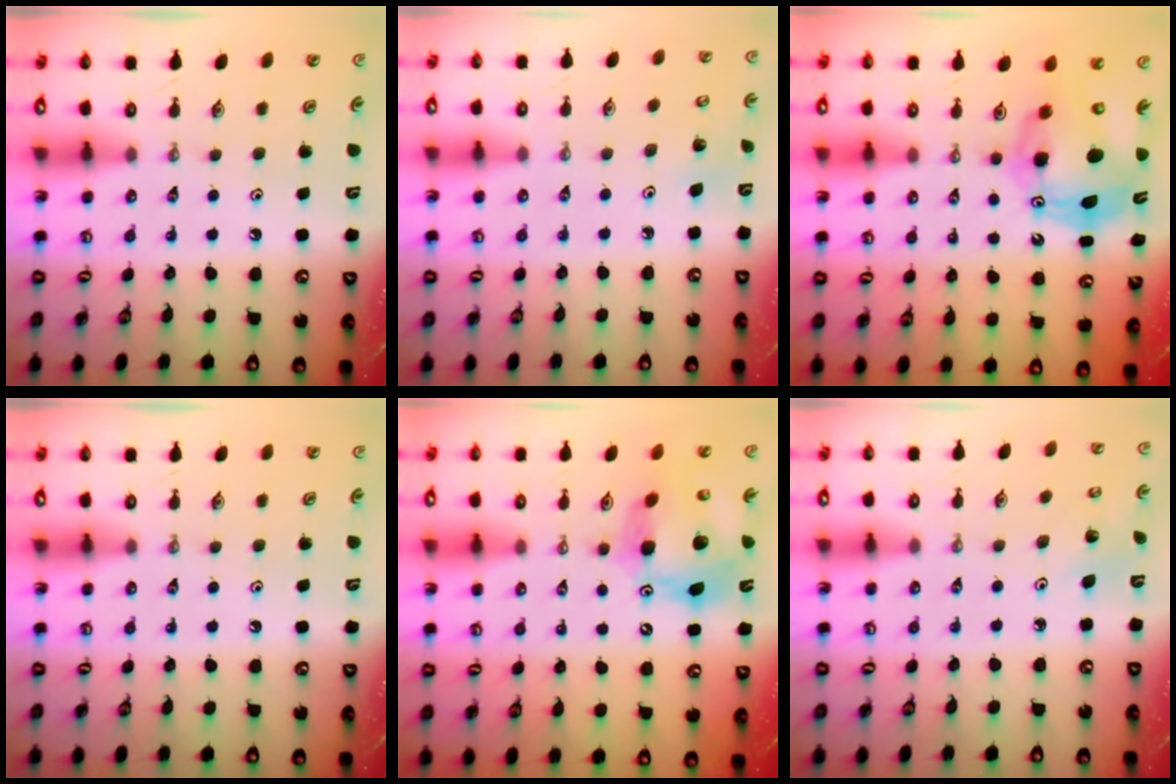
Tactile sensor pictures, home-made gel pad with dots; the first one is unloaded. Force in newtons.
{"total": 3.5, "press": 3.5, "slide": 0.3}
{"total": 14.5, "press": 14.3, "slide": 2.4}
{"total": 0.0}
{"total": 15.3, "press": 15.2, "slide": 1.5}
{"total": 2.7, "press": 2.7, "slide": 0.2}